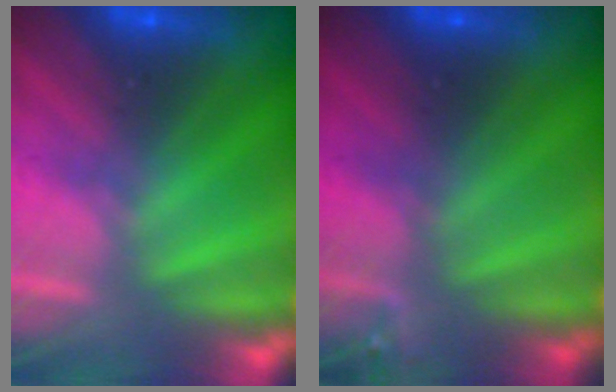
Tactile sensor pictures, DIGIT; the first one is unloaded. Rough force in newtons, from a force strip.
{"total": 4.0}